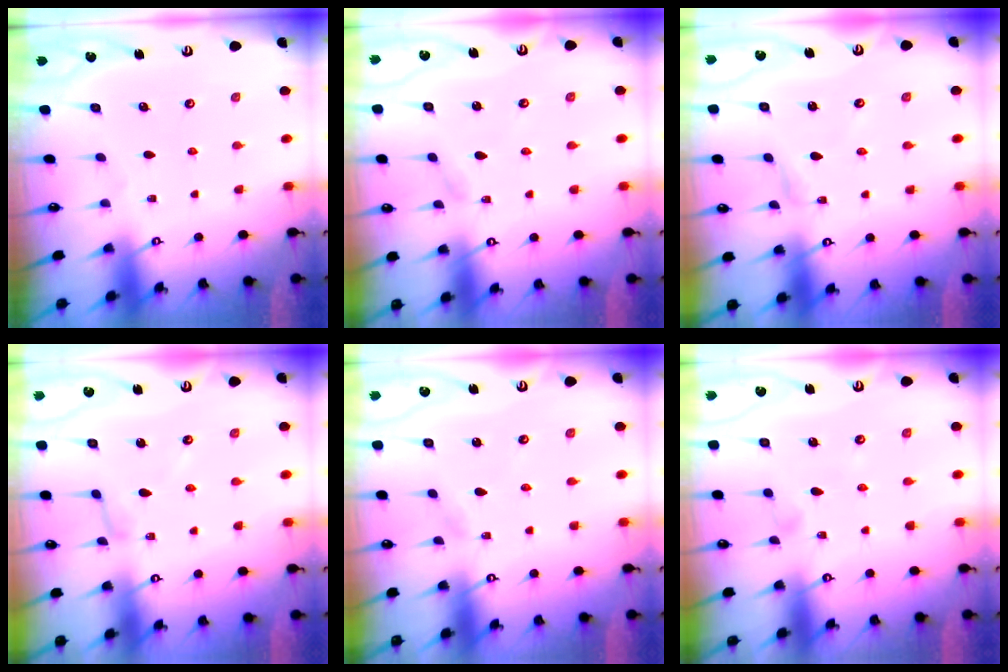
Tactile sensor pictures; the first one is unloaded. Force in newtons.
{"total": 1.6, "press": 1.6, "slide": 0.2}
{"total": 2.9, "press": 2.9, "slide": 0.1}
{"total": 4.7, "press": 4.6, "slide": 0.4}
{"total": 1.5, "press": 1.5, "slide": 0.1}
{"total": 3.5, "press": 3.5, "slide": 0.3}